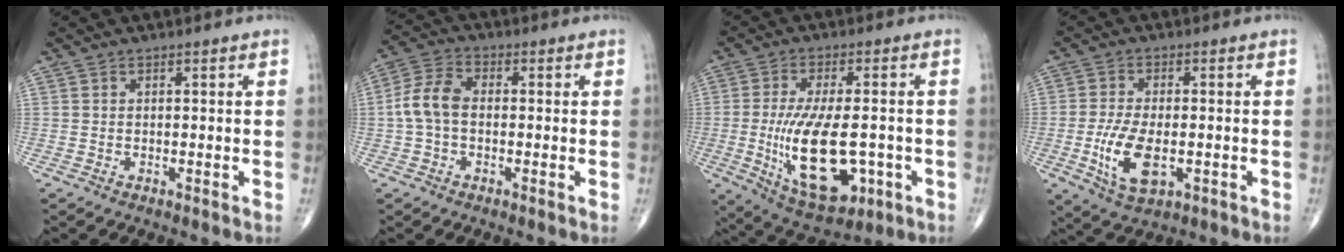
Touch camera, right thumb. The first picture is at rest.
{"total": 7.1, "force": [-0.5, 4.6, 5.4], "torque": [-0.112, 0.022, -0.018]}
{"total": 16.8, "force": [-3.3, 7.6, 14.6], "torque": [-0.255, -0.006, -0.034]}
{"total": 9.3, "force": [-2.2, 4.5, 7.8], "torque": [-0.151, -0.004, -0.035]}